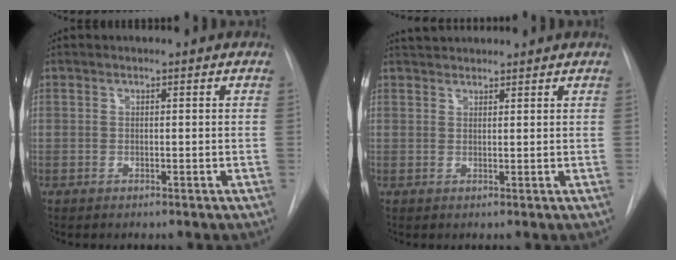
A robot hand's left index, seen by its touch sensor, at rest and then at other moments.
{"total": 3.4, "force": [3.3, 0.5, 0.7], "torque": [-0.013, 0.032, 0.057]}